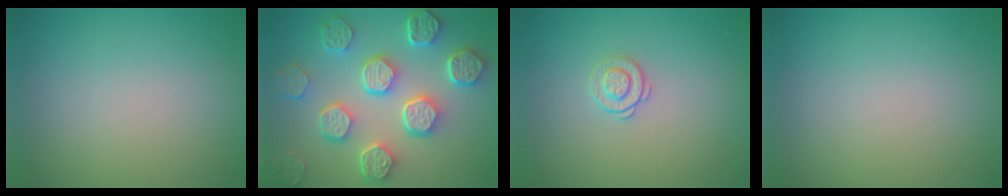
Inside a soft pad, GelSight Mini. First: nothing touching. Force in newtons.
{"total": 8.0, "press": 6.3, "slide": 5.0}
{"total": 1.4, "press": 0.9, "slide": 1.0}
{"total": 0.0}